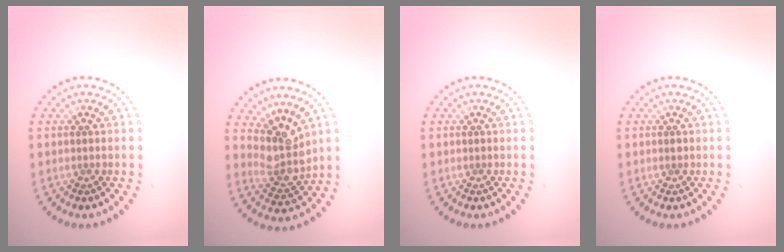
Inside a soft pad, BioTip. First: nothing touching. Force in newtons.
{"total": 3.8, "press": 3.1, "slide": 2.3}
{"total": 0.0}
{"total": 0.5, "press": 0.5, "slide": 0.1}